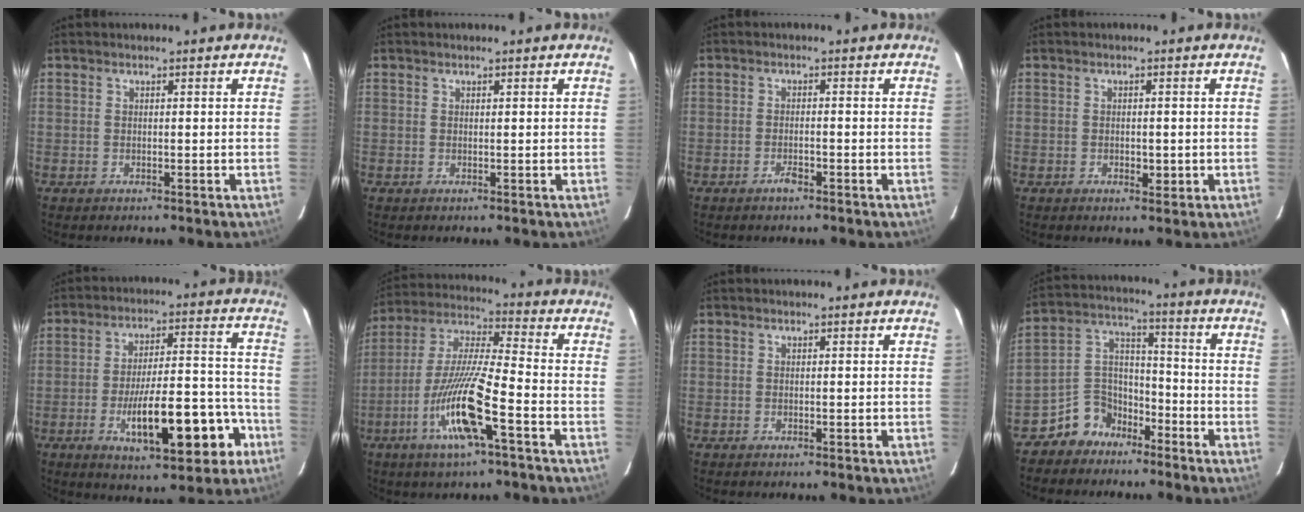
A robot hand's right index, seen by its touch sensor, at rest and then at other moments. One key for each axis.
{"total": 0.0}
{"total": 1.6, "fx": -1.1, "fy": 0.2, "fz": 1.1, "tx": -0.022, "ty": 0.000, "tz": -0.019}
{"total": 1.9, "fx": -0.5, "fy": 0.9, "fz": 1.6, "tx": -0.024, "ty": 0.000, "tz": -0.003}
{"total": 16.1, "fx": -6.5, "fy": 4.4, "fz": 14.1, "tx": -0.216, "ty": 0.018, "tz": -0.087}
{"total": 14.7, "fx": -6.0, "fy": 0.8, "fz": 13.4, "tx": -0.272, "ty": -0.009, "tz": -0.115}
{"total": 0.0}
{"total": 7.9, "fx": -5.8, "fy": 5.3, "fz": 1.1, "tx": -0.020, "ty": 0.034, "tz": -0.106}